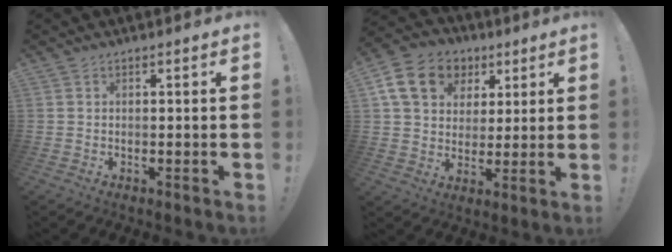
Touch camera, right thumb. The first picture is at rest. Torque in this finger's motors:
{"motor_torque": [0.20, 0.65, 0.27, -0.10, 0.02]}